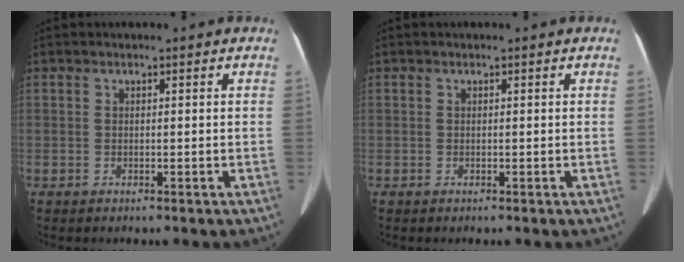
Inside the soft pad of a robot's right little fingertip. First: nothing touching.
{"total": 0.0}